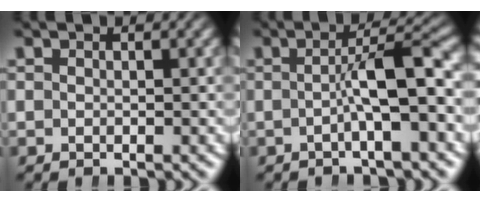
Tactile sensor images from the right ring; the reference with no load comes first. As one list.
[{"total": 4.3, "force": [-1.0, -0.1, 4.1], "torque": [-0.065, 0.008, -0.016]}]